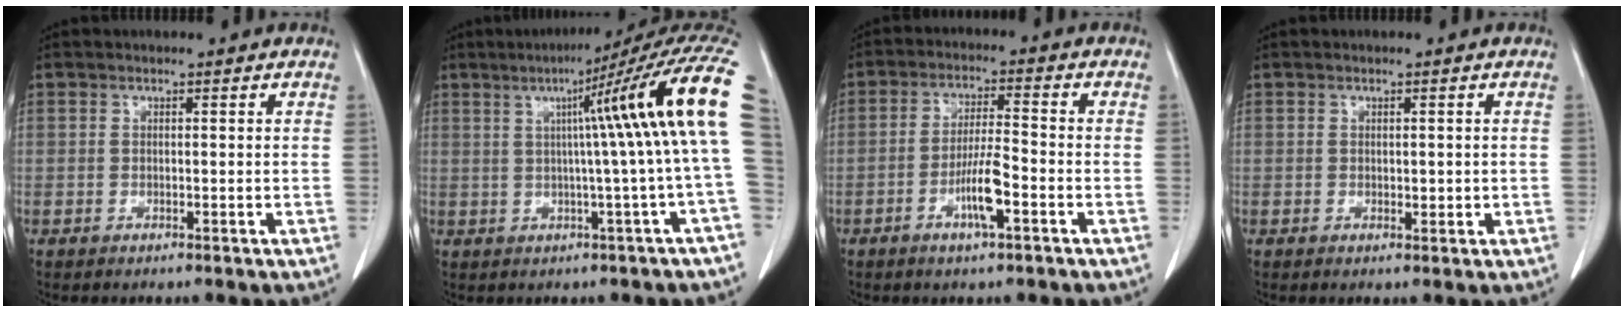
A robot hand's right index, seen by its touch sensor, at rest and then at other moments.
{"total": 14.0, "force": [2.8, -2.8, 13.4], "torque": [-0.159, 0.030, 0.032]}
{"total": 6.4, "force": [-2.7, 0.6, 5.8], "torque": [-0.112, -0.002, -0.050]}
{"total": 1.4, "force": [0.0, 0.8, 1.2], "torque": [-0.017, -0.003, 0.004]}